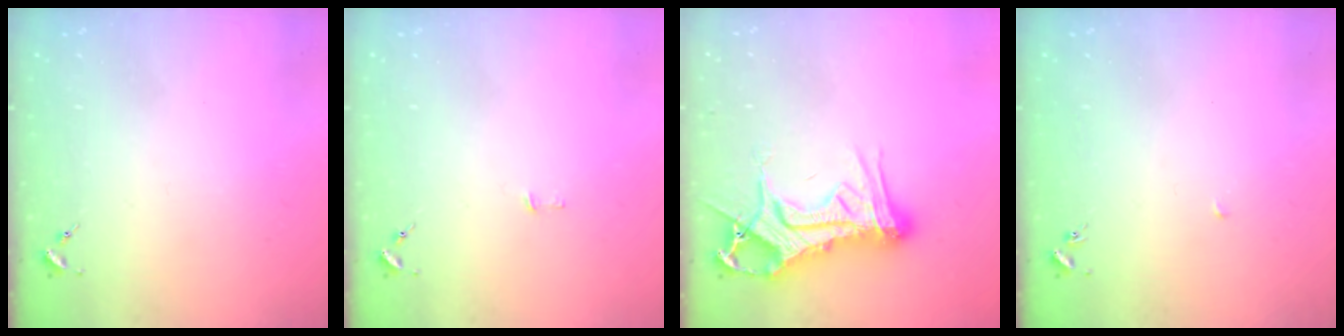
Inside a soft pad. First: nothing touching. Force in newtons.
{"total": 2.1, "press": 2.1, "slide": 0.2}
{"total": 16.8, "press": 16.8, "slide": 1.4}
{"total": 1.6, "press": 1.6, "slide": 0.1}